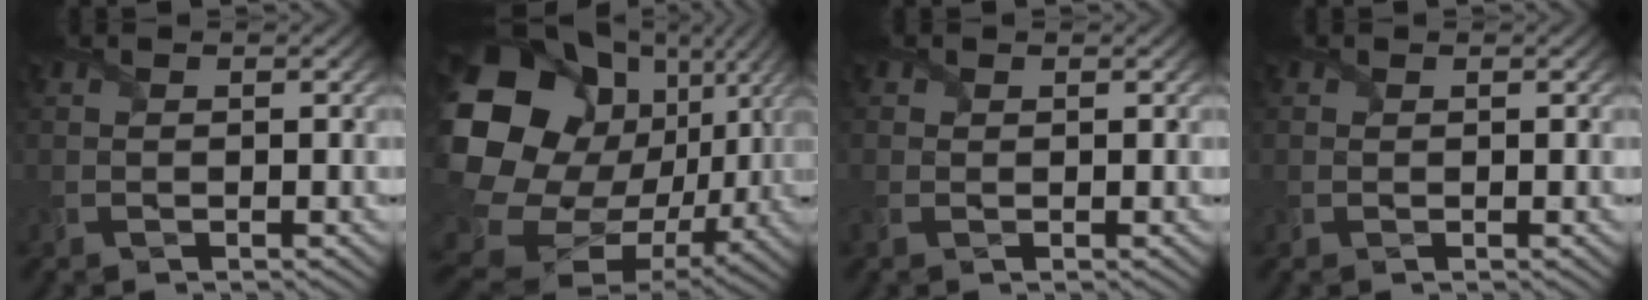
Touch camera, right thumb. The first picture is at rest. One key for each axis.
{"total": 22.7, "fx": 2.2, "fy": 18.4, "fz": 13.1, "tx": -0.317, "ty": -0.063, "tz": 0.061}
{"total": 1.7, "fx": -0.1, "fy": 1.4, "fz": 0.9, "tx": -0.026, "ty": -0.004, "tz": -0.004}
{"total": 0.0}